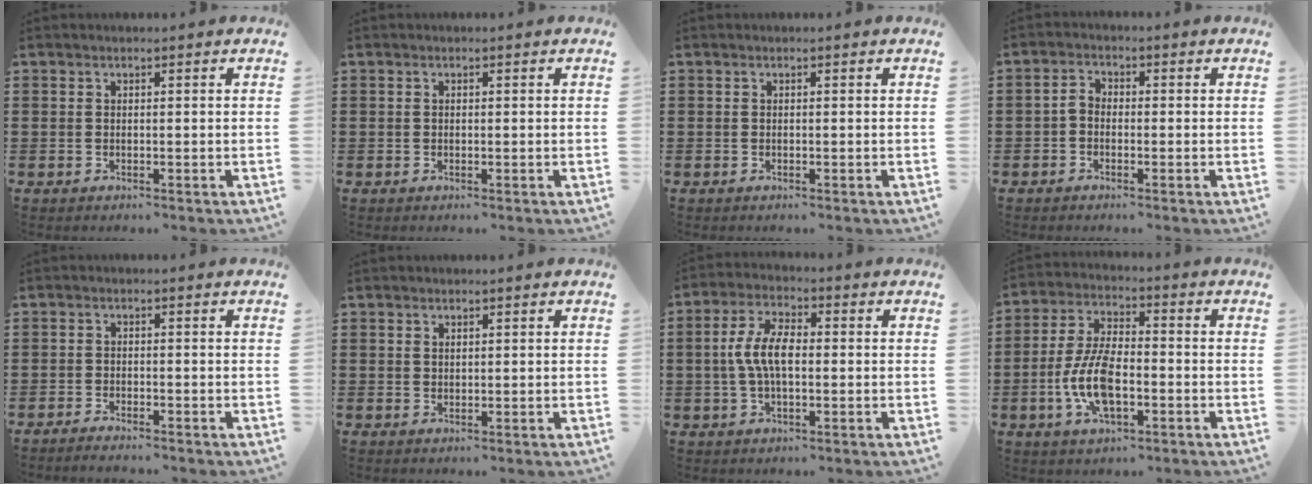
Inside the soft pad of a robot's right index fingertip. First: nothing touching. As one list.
[{"total": 0.0}, {"total": 0.0}, {"total": 2.1, "force": [-0.8, 1.3, 1.4], "torque": [-0.036, 0.003, -0.020]}, {"total": 1.4, "force": [-1.4, 0.0, 0.0], "torque": [-0.004, 0.004, -0.030]}, {"total": 0.9, "force": [0.6, 0.6, 0.3], "torque": [-0.007, 0.002, 0.012]}, {"total": 7.2, "force": [-0.2, 3.3, 6.4], "torque": [-0.145, 0.001, -0.012]}, {"total": 9.5, "force": [-2.6, 4.3, 8.1], "torque": [-0.191, -0.007, -0.054]}]